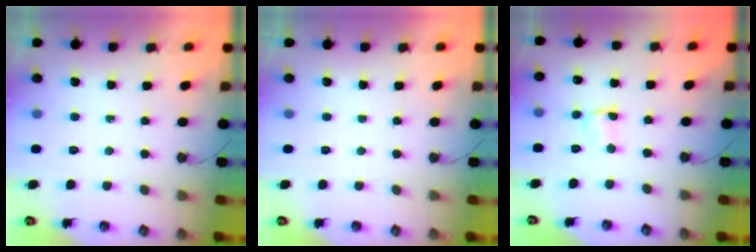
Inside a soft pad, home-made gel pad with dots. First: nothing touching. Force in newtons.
{"total": 0.0}
{"total": 2.9, "press": 0.9, "slide": 2.7}